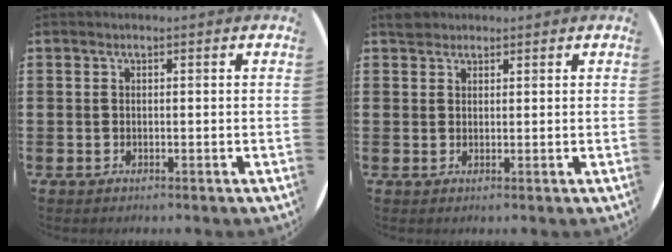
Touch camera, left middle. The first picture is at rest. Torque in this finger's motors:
{"motor_torque": [0.28, -0.28, -0.02, 0.00]}